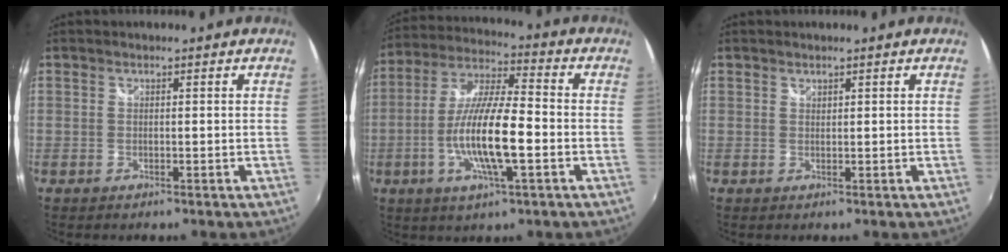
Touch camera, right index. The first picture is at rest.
{"total": 14.4, "force": [-3.9, 2.8, 13.6], "torque": [-0.270, -0.007, -0.073]}
{"total": 0.6, "force": [0.5, 0.2, 0.0], "torque": [0.001, 0.000, 0.010]}